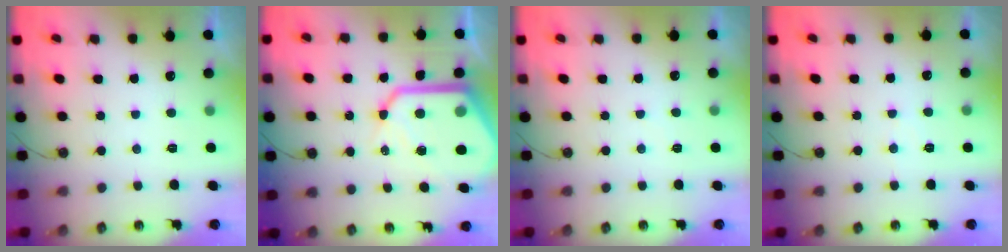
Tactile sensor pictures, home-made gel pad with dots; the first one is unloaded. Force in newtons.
{"total": 20.8, "press": 20.6, "slide": 2.3}
{"total": 1.8, "press": 1.8, "slide": 0.4}
{"total": 4.2, "press": 4.1, "slide": 0.6}